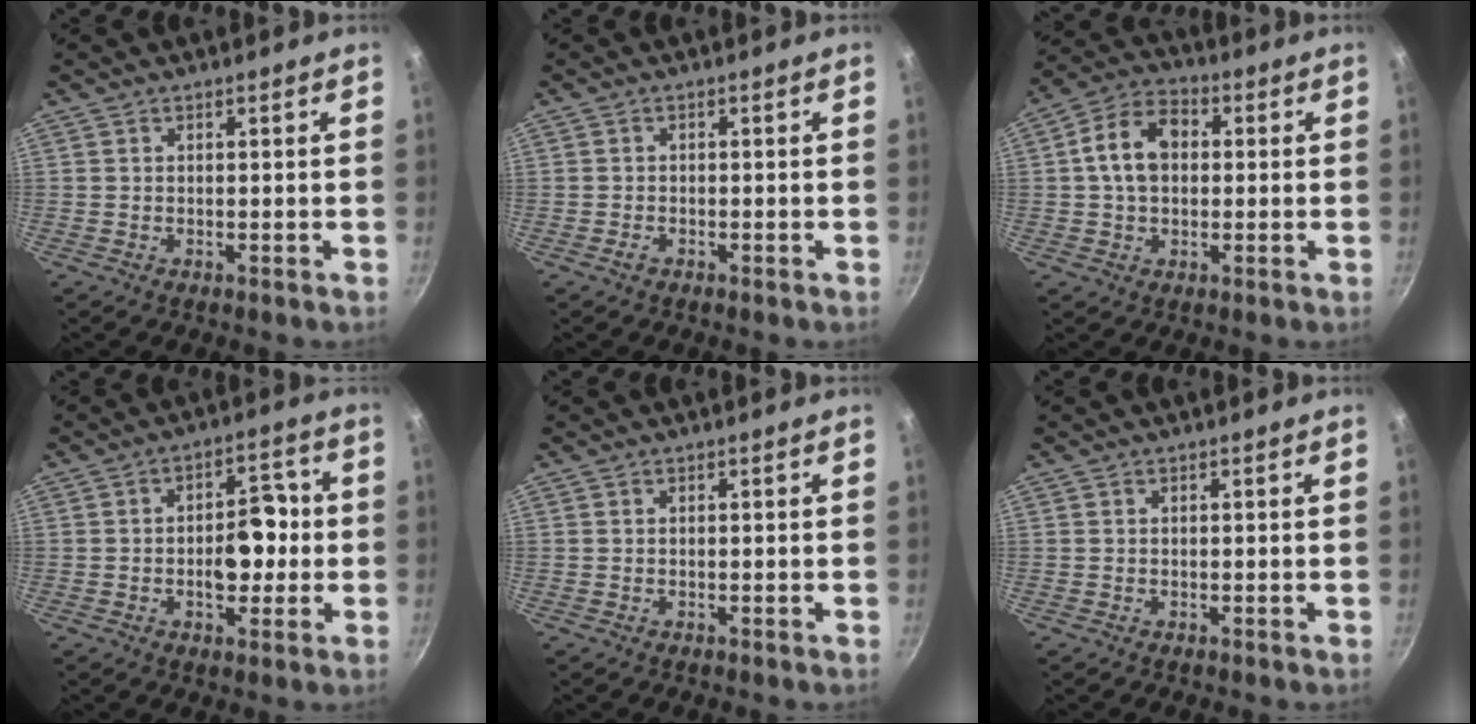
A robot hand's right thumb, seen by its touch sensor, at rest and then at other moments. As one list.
[{"total": 1.3, "force": [-0.8, 0.8, 0.6], "torque": [-0.009, 0.007, -0.015]}, {"total": 10.3, "force": [1.1, 7.4, 7.1], "torque": [-0.106, 0.025, 0.004]}, {"total": 8.6, "force": [-1.0, 5.4, 6.6], "torque": [-0.052, 0.020, -0.018]}, {"total": 0.0}, {"total": 0.0}]